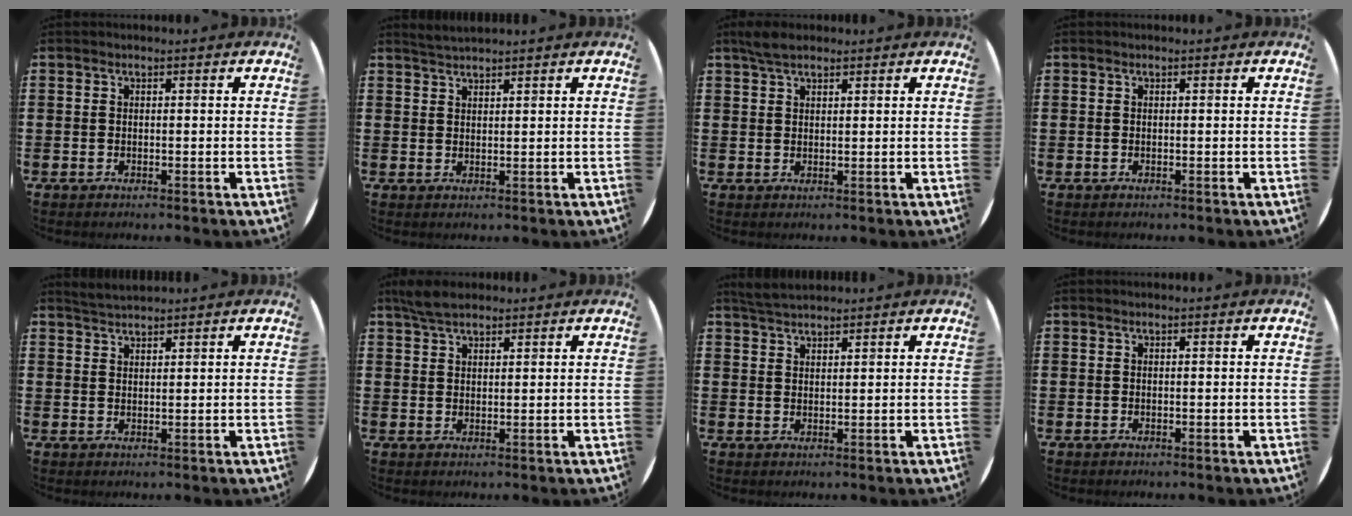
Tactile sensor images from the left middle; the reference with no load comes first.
{"total": 1.8, "force": [1.8, 0.0, 0.3], "torque": [-0.008, 0.003, 0.035]}
{"total": 3.1, "force": [2.4, 1.1, 1.6], "torque": [-0.035, 0.008, 0.045]}
{"total": 0.0}
{"total": 2.2, "force": [2.2, 0.1, 0.3], "torque": [-0.009, 0.000, 0.042]}
{"total": 4.0, "force": [3.3, 1.4, 1.8], "torque": [-0.042, 0.004, 0.062]}
{"total": 3.0, "force": [2.8, 0.6, 0.6], "torque": [-0.019, -0.001, 0.055]}
{"total": 0.0}